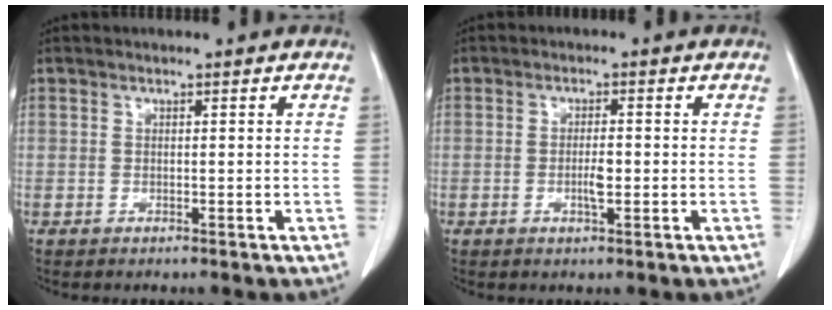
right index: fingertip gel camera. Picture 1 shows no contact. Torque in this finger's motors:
{"motor_torque": [-0.10, 0.17, -0.01, 0.02]}